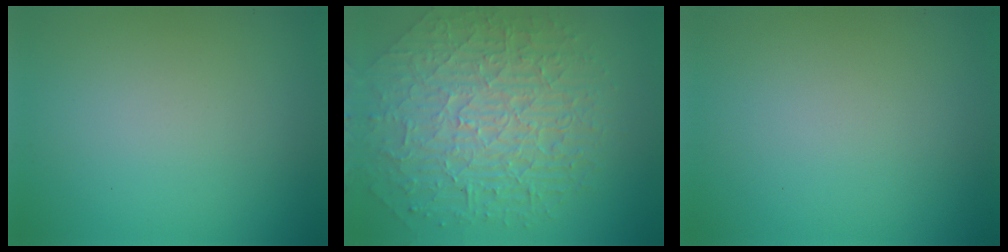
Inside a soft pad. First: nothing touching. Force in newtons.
{"total": 10.1, "press": 6.6, "slide": 7.6}
{"total": 0.0}